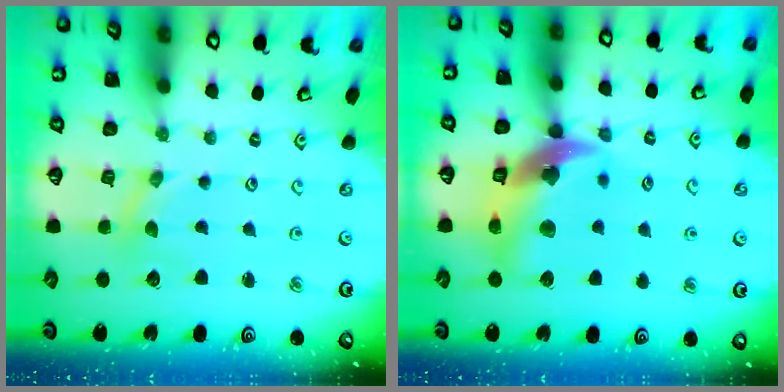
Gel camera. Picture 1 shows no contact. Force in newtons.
{"total": 14.7, "press": 14.5, "slide": 2.1}